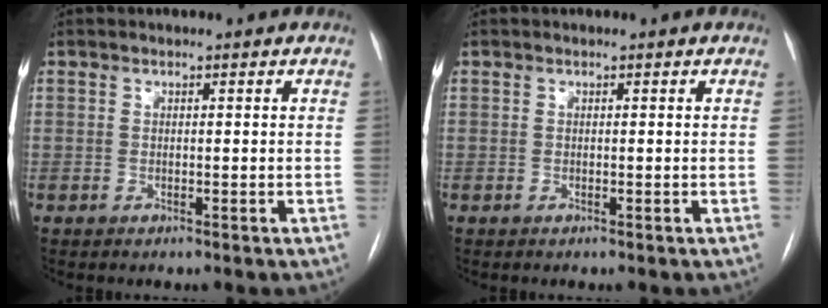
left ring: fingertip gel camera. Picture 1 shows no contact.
{"total": 0.0}